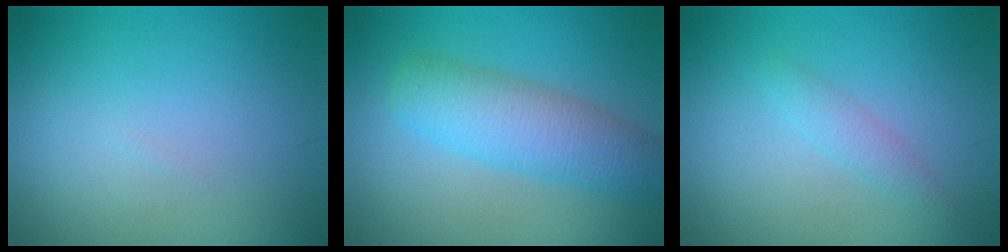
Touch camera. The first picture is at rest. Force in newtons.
{"total": 5.6, "press": 5.6, "slide": 0.2}
{"total": 1.6, "press": 1.6, "slide": 0.2}